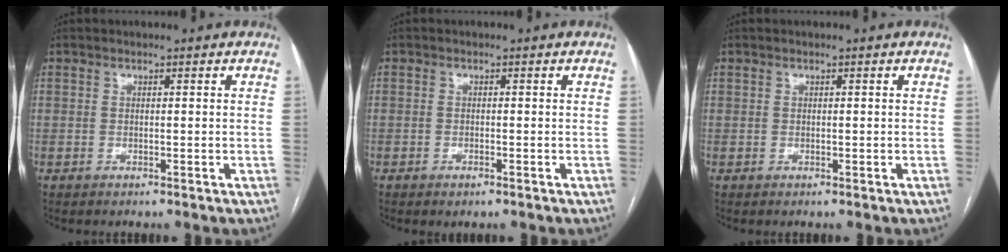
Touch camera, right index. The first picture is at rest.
{"total": 0.9, "force": [-0.6, 0.3, 0.6], "torque": [-0.008, 0.000, -0.007]}
{"total": 0.0}